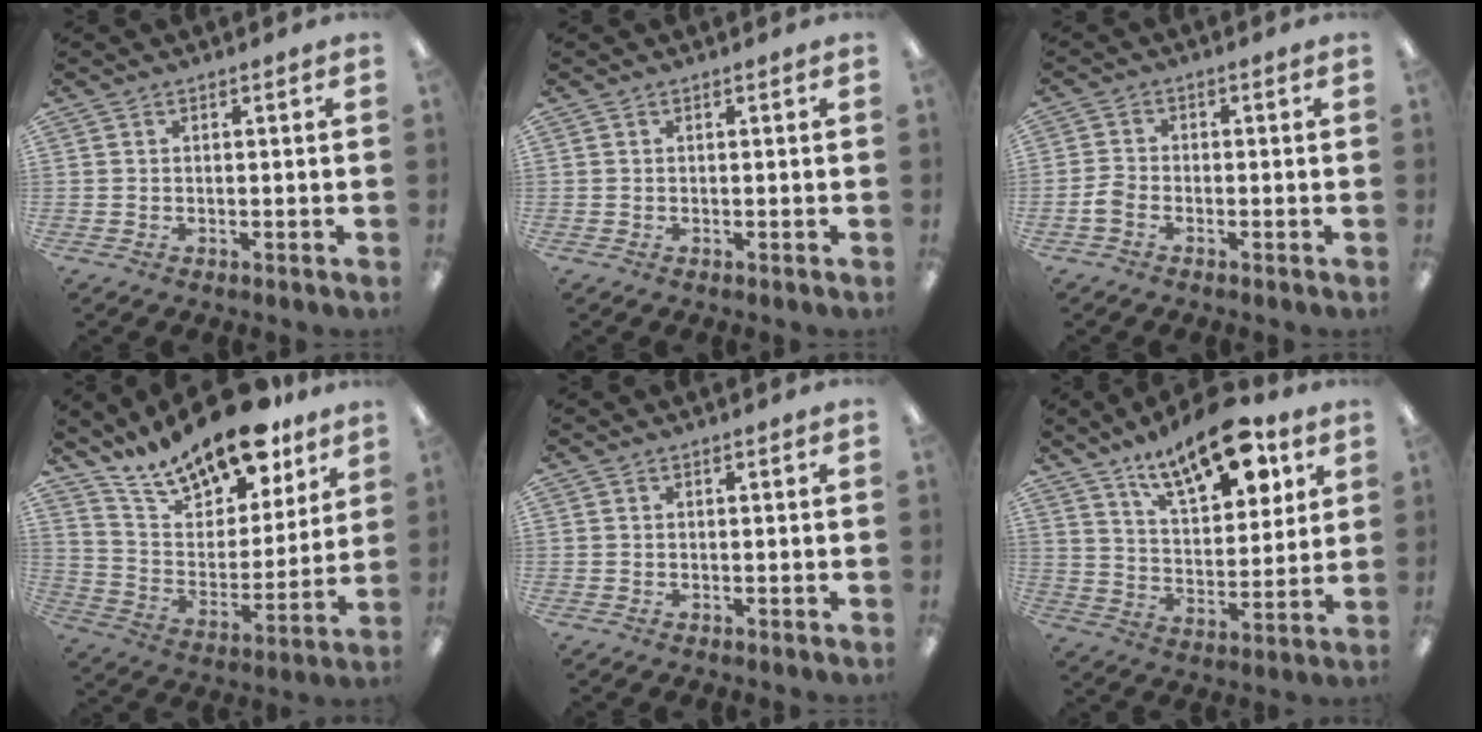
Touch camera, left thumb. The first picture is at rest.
{"total": 0.0}
{"total": 2.8, "force": [-1.5, 1.7, 1.7], "torque": [-0.034, 0.004, -0.028]}
{"total": 18.3, "force": [15.3, 6.4, 7.7], "torque": [-0.143, -0.105, 0.270]}
{"total": 0.0}
{"total": 17.0, "force": [12.1, 6.7, 10.0], "torque": [-0.150, -0.064, 0.202]}